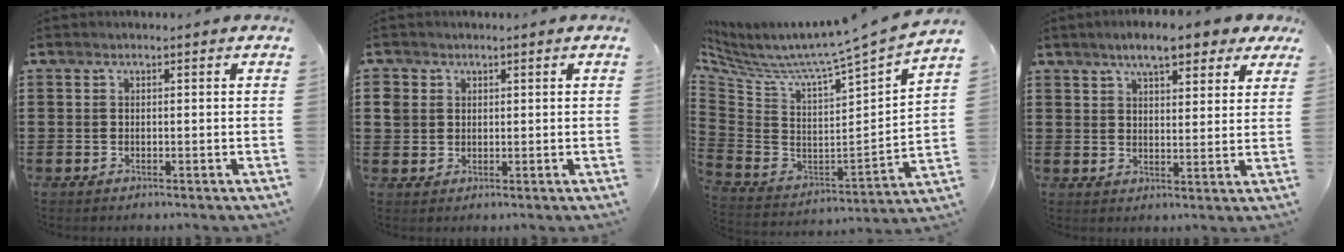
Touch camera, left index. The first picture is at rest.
{"total": 2.2, "force": [0.7, 2.1, 0.1], "torque": [-0.013, 0.010, 0.010]}
{"total": 5.5, "force": [4.6, -0.9, 2.9], "torque": [-0.080, -0.059, 0.063]}
{"total": 7.6, "force": [6.0, 2.0, 4.1], "torque": [-0.080, -0.006, 0.107]}